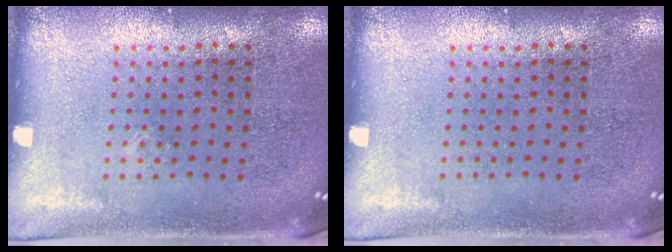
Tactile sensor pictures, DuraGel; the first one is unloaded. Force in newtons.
{"total": 0.0}